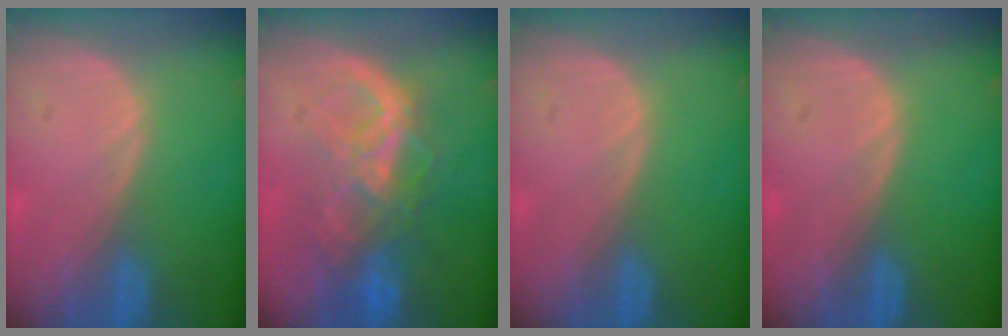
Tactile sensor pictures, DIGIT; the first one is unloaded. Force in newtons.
{"total": 8.6, "press": 7.5, "slide": 4.2}
{"total": 0.0}
{"total": 0.0}